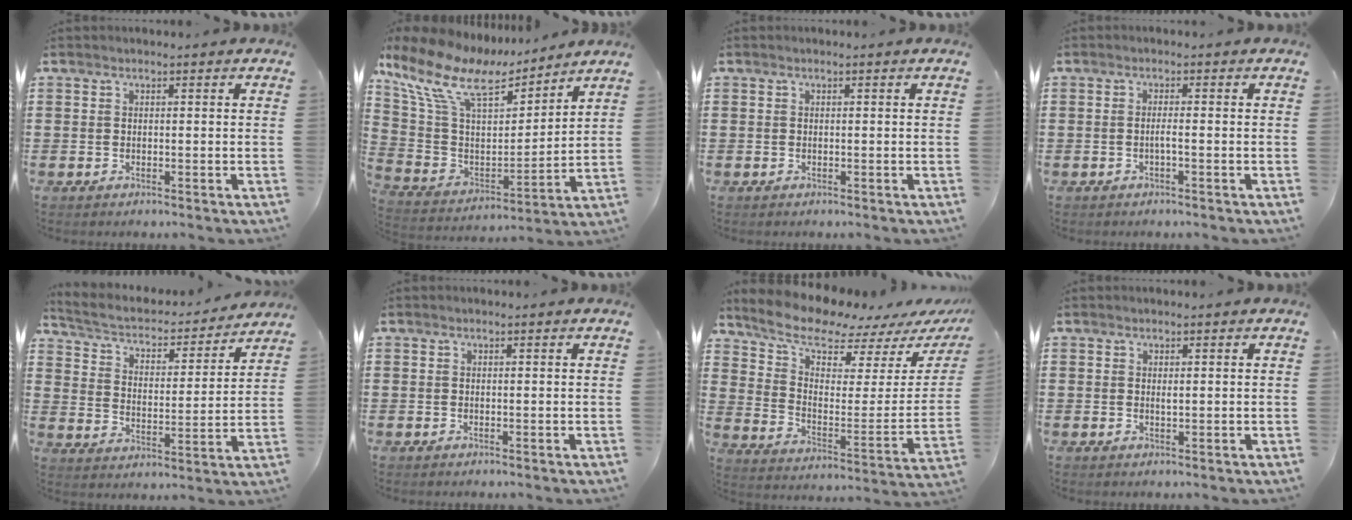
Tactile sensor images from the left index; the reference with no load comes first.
{"total": 12.1, "force": [8.5, 4.7, 7.1], "torque": [-0.171, -0.040, 0.148]}
{"total": 0.0}
{"total": 1.3, "force": [-0.5, -0.1, 1.2], "torque": [-0.022, -0.003, -0.010]}
{"total": 3.2, "force": [2.8, 1.0, 1.1], "torque": [-0.041, -0.025, 0.038]}
{"total": 0.0}
{"total": 9.0, "force": [8.0, 2.4, 3.3], "torque": [-0.101, -0.058, 0.141]}
{"total": 0.7, "force": [0.2, 0.2, 0.7], "torque": [-0.015, -0.002, 0.005]}